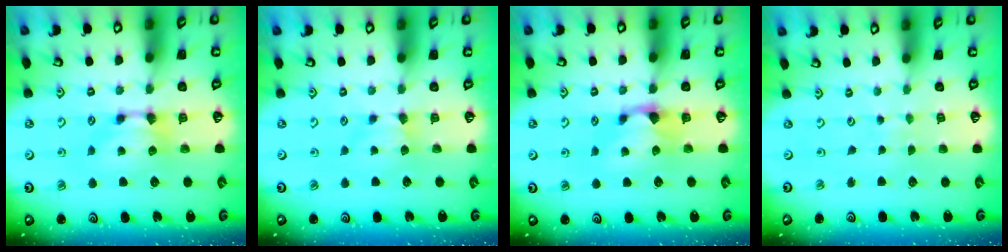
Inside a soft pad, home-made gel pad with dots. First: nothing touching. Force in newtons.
{"total": 1.2, "press": 1.1, "slide": 0.4}
{"total": 1.0, "press": 0.3, "slide": 0.9}
{"total": 5.5, "press": 5.5, "slide": 0.3}